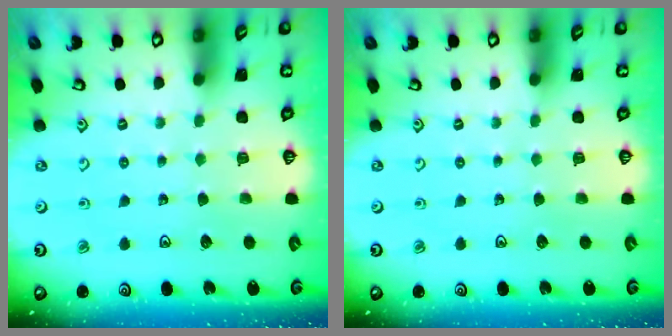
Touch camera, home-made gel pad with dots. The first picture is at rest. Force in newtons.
{"total": 0.0}